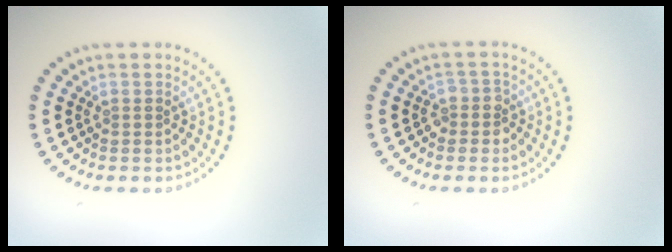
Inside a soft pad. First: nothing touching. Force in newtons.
{"total": 1.7, "press": 1.5, "slide": 0.8}